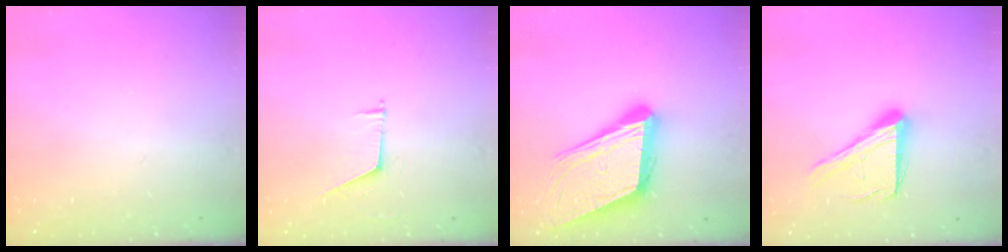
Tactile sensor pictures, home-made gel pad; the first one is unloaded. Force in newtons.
{"total": 5.7, "press": 5.7, "slide": 0.3}
{"total": 20.4, "press": 20.0, "slide": 3.9}
{"total": 14.7, "press": 14.7, "slide": 1.1}